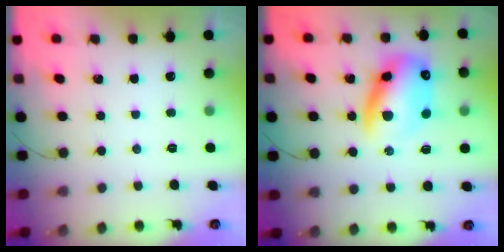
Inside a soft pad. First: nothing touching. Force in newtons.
{"total": 15.8, "press": 15.3, "slide": 3.8}